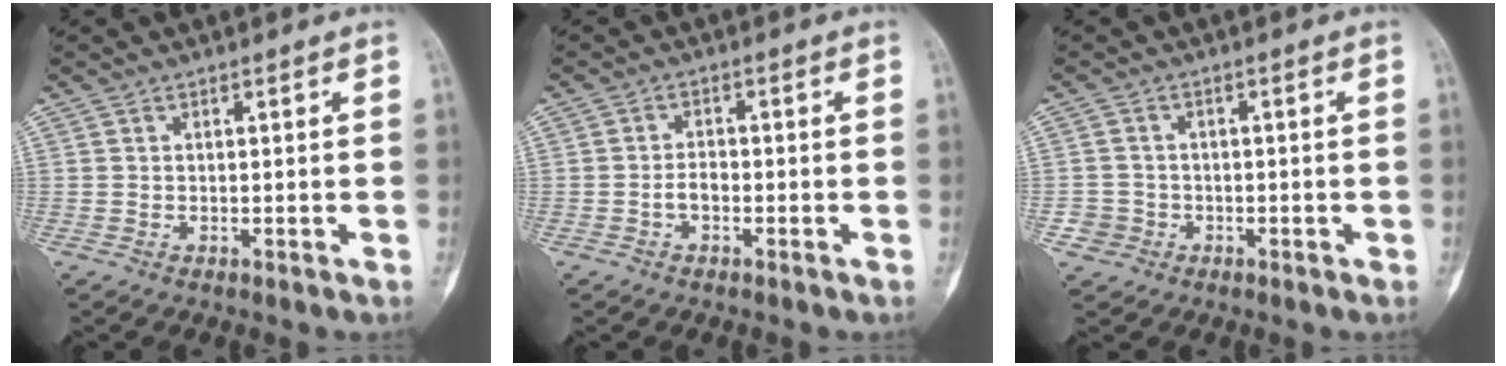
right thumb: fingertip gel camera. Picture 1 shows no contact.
{"total": 2.3, "force": [-1.0, 1.2, 1.7], "torque": [-0.026, 0.011, -0.020]}
{"total": 3.1, "force": [-1.3, 2.9, -0.2], "torque": [0.018, 0.014, -0.026]}